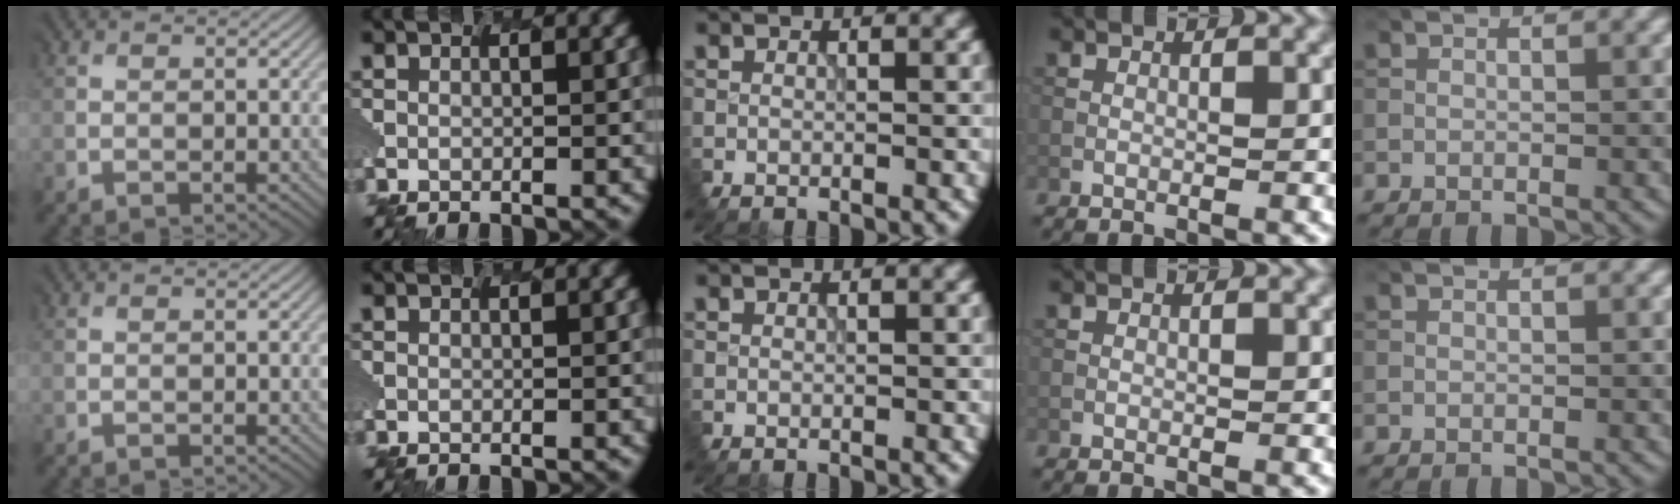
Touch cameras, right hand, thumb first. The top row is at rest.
{}